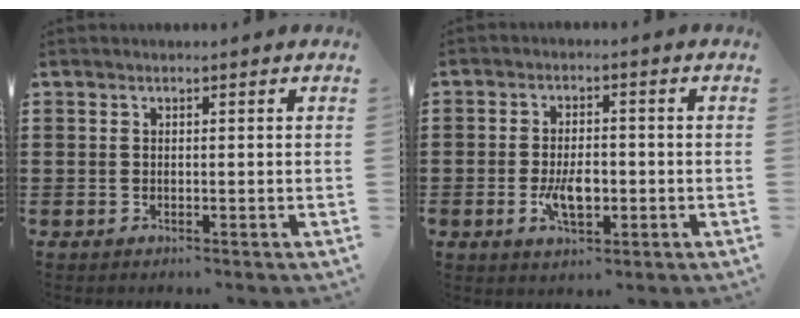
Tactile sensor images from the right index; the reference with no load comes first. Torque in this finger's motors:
{"motor_torque": [1.53, 0.61, 0.36, 0.12]}